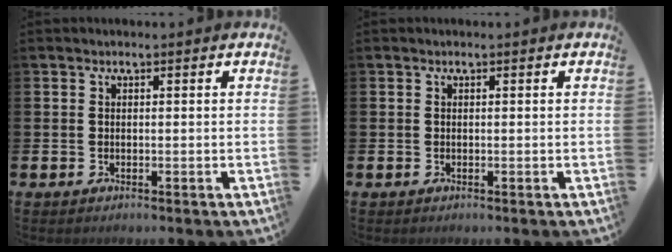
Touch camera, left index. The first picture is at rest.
{"total": 0.0}